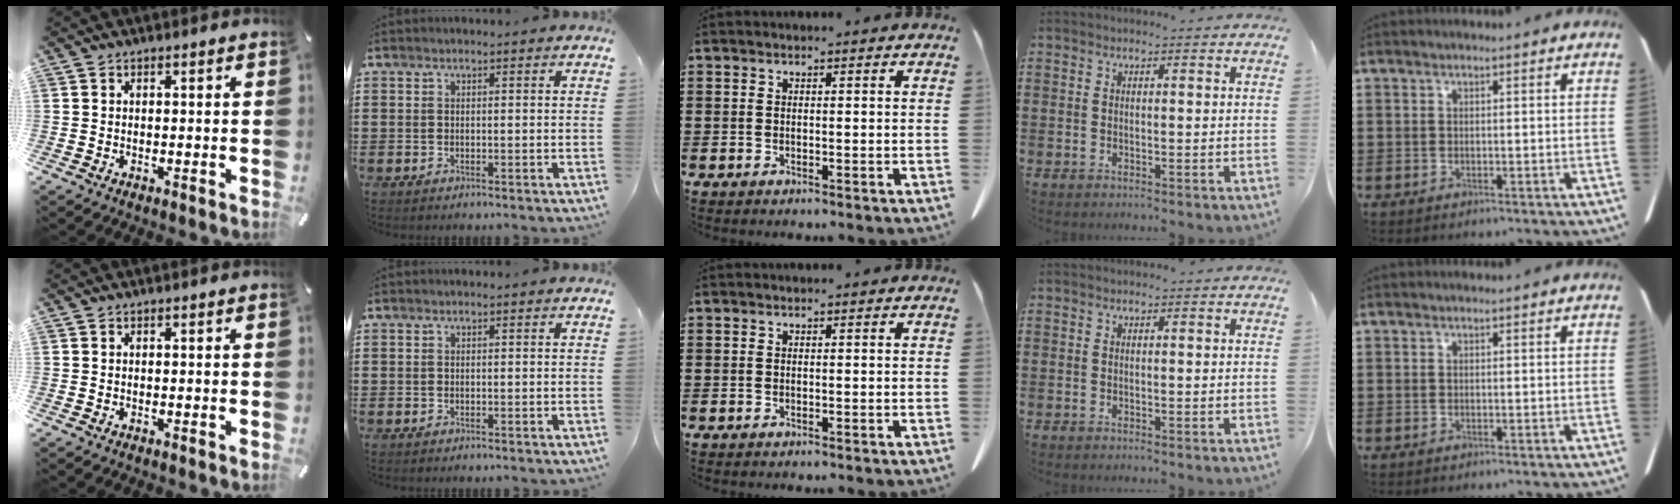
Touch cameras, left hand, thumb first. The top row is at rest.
{}